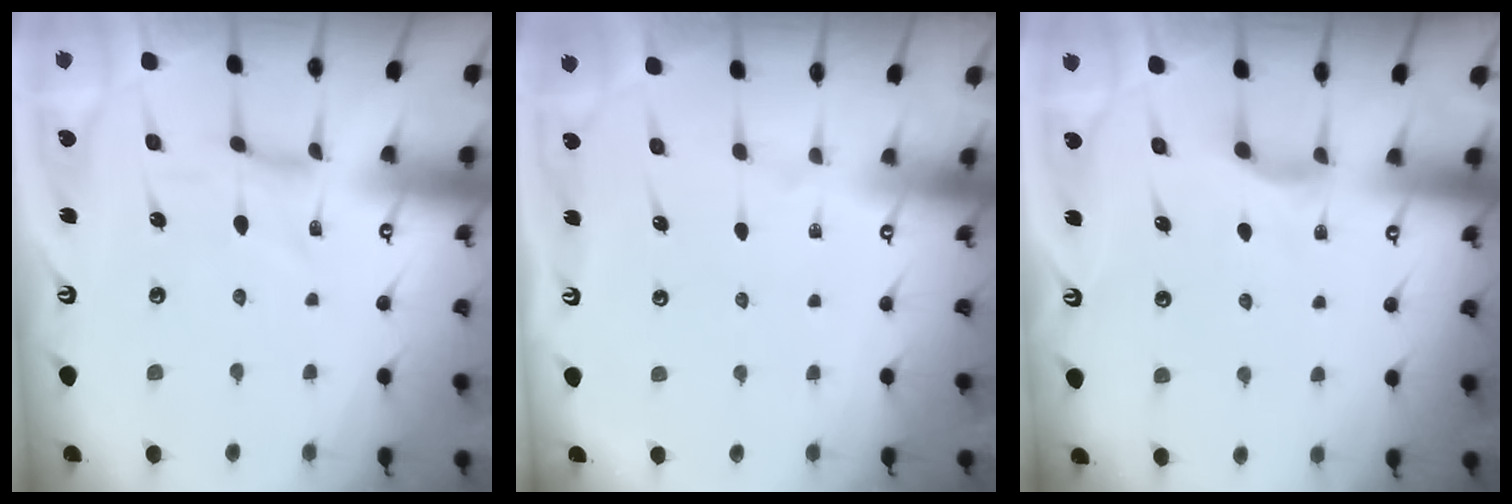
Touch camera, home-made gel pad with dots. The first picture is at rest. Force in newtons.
{"total": 0.0}
{"total": 2.6, "press": 2.5, "slide": 0.4}